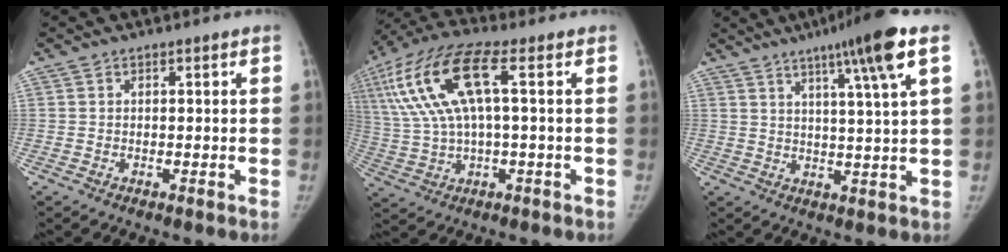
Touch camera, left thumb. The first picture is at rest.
{"total": 16.5, "force": [3.9, 5.2, 15.2], "torque": [-0.348, 0.030, 0.077]}
{"total": 11.9, "force": [6.1, -0.4, 10.2], "torque": [-0.157, -0.013, 0.089]}